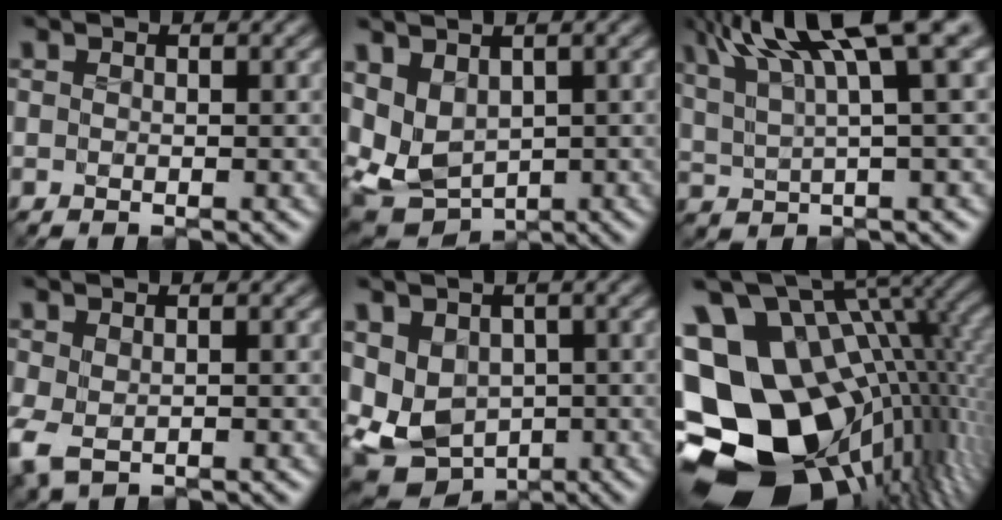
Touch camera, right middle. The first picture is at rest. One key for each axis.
{"total": 4.8, "fx": 1.0, "fy": 3.3, "fz": 3.4, "tx": -0.083, "ty": -0.005, "tz": 0.021}
{"total": 11.5, "fx": 6.4, "fy": 2.7, "fz": 9.2, "tx": -0.150, "ty": 0.024, "tz": 0.103}
{"total": 2.4, "fx": -0.4, "fy": 1.3, "fz": 1.9, "tx": -0.062, "ty": 0.001, "tz": -0.006}
{"total": 5.8, "fx": 0.0, "fy": 4.6, "fz": 3.5, "tx": -0.083, "ty": -0.007, "tz": -0.001}
{"total": 19.4, "fx": -1.5, "fy": 13.5, "fz": 13.9, "tx": -0.255, "ty": -0.020, "tz": -0.003}